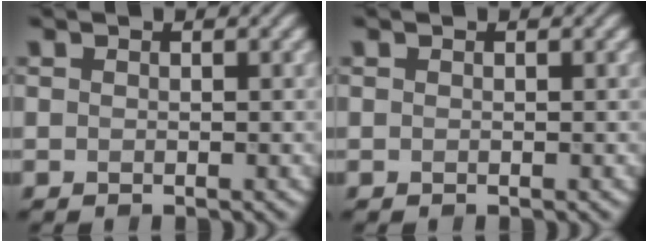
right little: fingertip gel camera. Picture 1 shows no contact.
{"total": 0.0}